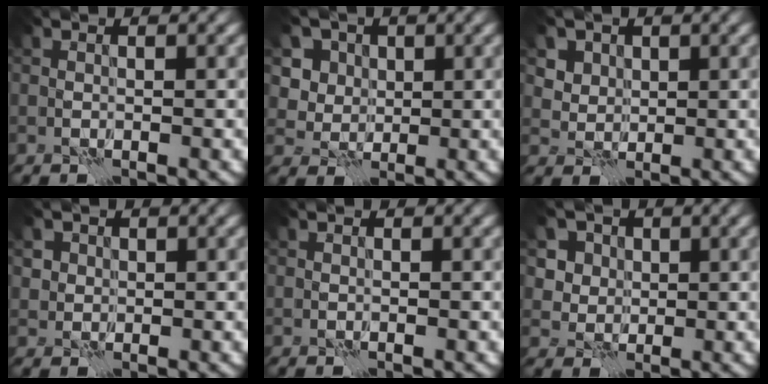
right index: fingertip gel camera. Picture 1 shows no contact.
{"total": 5.3, "force": [1.8, 4.5, 2.2], "torque": [-0.052, -0.004, 0.024]}
{"total": 4.5, "force": [2.3, 3.5, 1.6], "torque": [-0.048, -0.006, 0.036]}
{"total": 2.2, "force": [0.6, 2.1, 0.5], "torque": [-0.013, 0.000, 0.012]}
{"total": 0.0}
{"total": 5.2, "force": [2.2, 4.3, 1.9], "torque": [-0.046, -0.001, 0.026]}